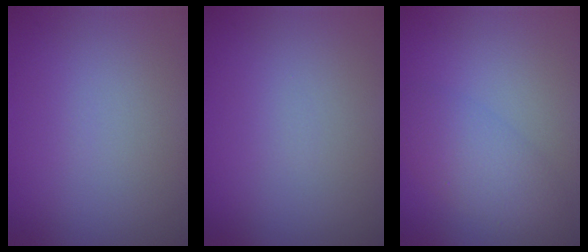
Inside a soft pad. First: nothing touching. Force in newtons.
{"total": 0.0}
{"total": 3.7, "press": 3.7, "slide": 0.0}